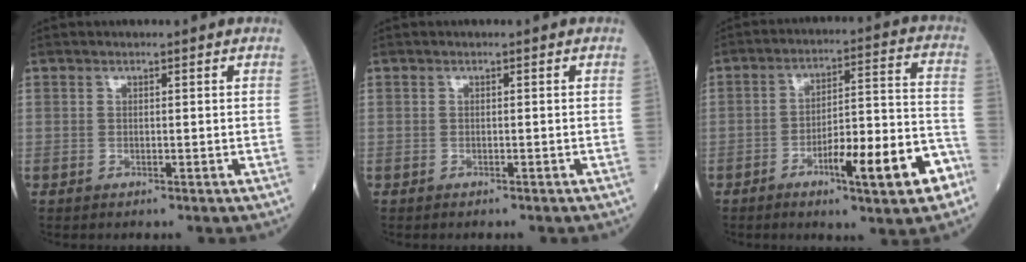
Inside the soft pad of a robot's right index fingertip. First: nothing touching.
{"total": 1.1, "force": [-1.0, 0.2, 0.5], "torque": [-0.009, -0.003, -0.011]}
{"total": 13.7, "force": [-6.5, 2.1, 11.9], "torque": [-0.175, 0.022, -0.091]}